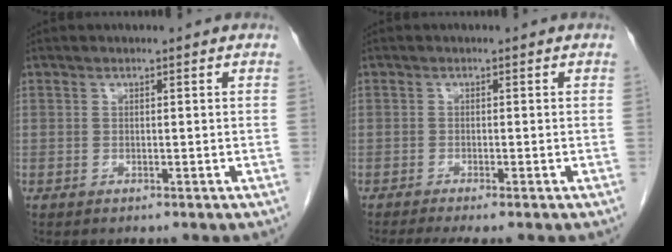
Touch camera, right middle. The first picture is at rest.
{"total": 4.4, "force": [-3.5, 0.1, 2.7], "torque": [-0.038, -0.010, -0.056]}